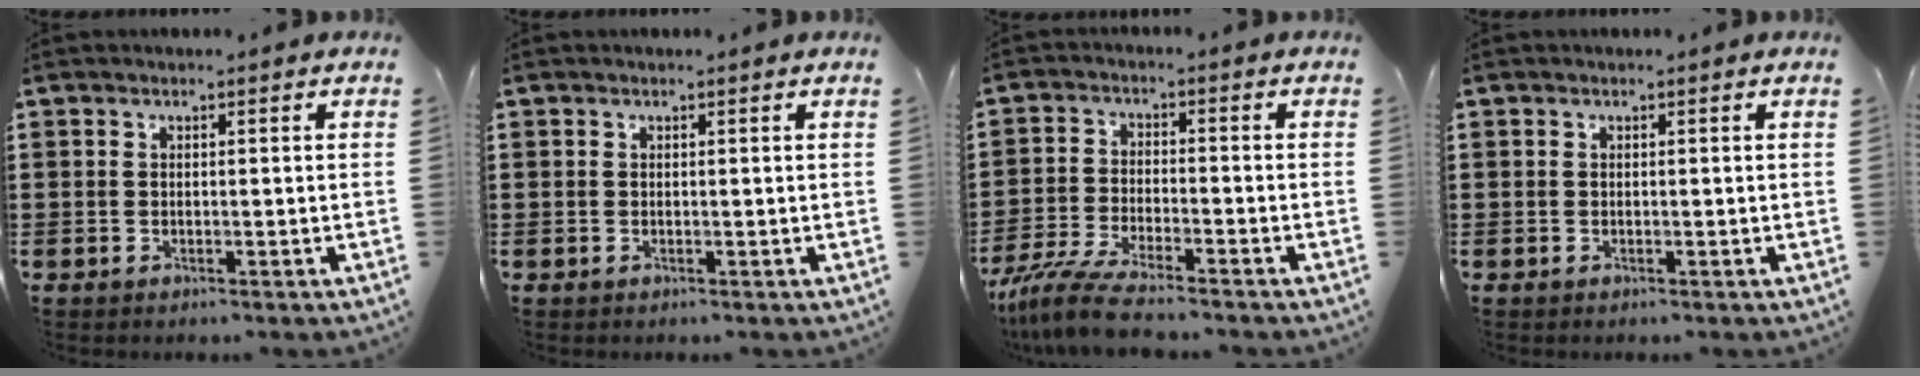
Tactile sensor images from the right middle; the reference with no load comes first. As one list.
[{"total": 0.0}, {"total": 6.5, "force": [-5.7, 0.3, 3.2], "torque": [-0.084, -0.018, -0.114]}, {"total": 0.0}]